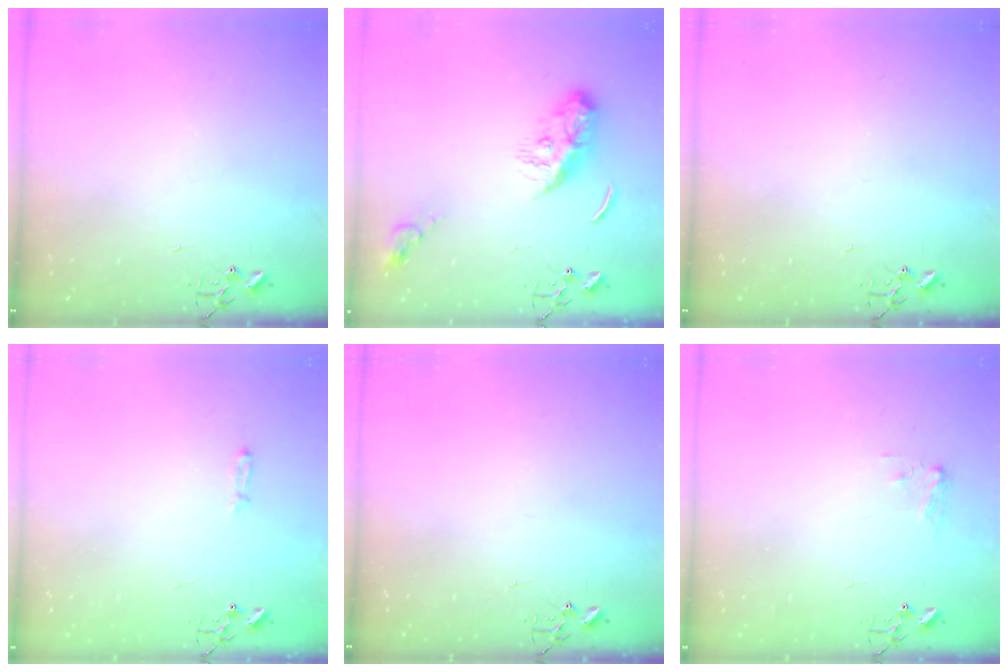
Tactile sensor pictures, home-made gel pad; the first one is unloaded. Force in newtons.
{"total": 10.3, "press": 10.3, "slide": 0.6}
{"total": 0.0}
{"total": 3.0, "press": 2.9, "slide": 0.5}
{"total": 0.0}
{"total": 6.2, "press": 6.2, "slide": 0.6}